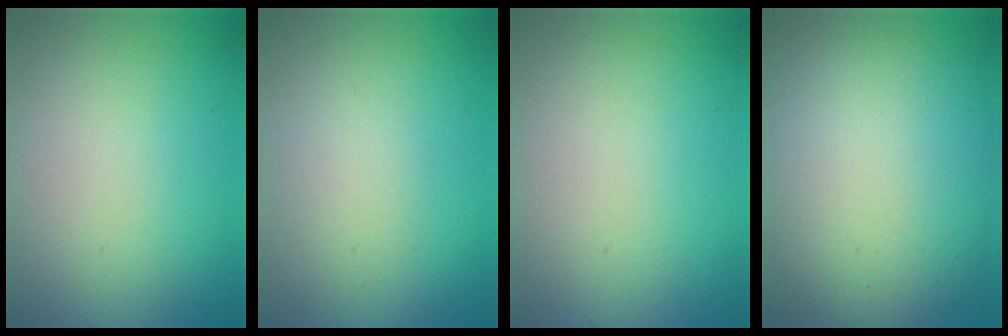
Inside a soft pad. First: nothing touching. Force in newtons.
{"total": 1.4, "press": 1.4, "slide": 0.1}
{"total": 0.0}
{"total": 12.5, "press": 12.5, "slide": 0.7}